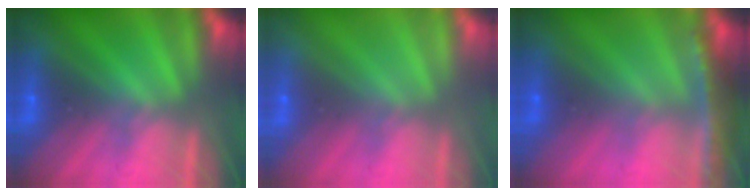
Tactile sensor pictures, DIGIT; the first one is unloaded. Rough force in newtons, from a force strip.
{"total": 2.9}
{"total": 8.5}